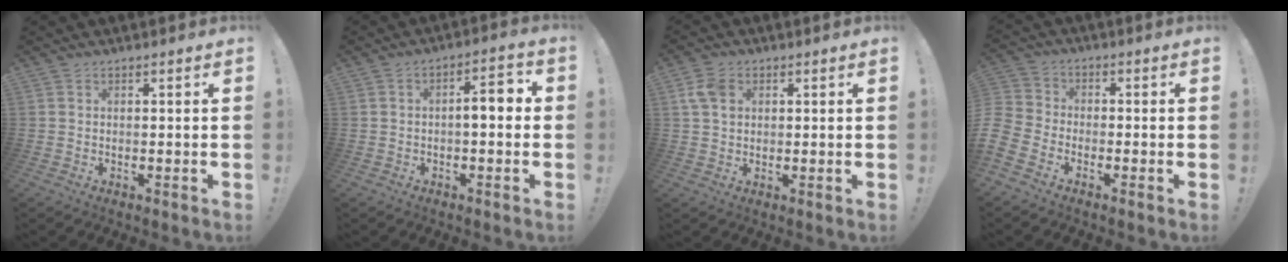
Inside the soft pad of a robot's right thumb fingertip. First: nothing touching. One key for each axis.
{"total": 6.2, "fx": -0.5, "fy": 2.3, "fz": 5.7, "tx": -0.083, "ty": 0.010, "tz": -0.014}
{"total": 6.5, "fx": 1.8, "fy": 4.7, "fz": 4.2, "tx": -0.079, "ty": 0.008, "tz": 0.037}
{"total": 7.1, "fx": -4.9, "fy": 4.5, "fz": 2.4, "tx": -0.066, "ty": 0.030, "tz": -0.092}